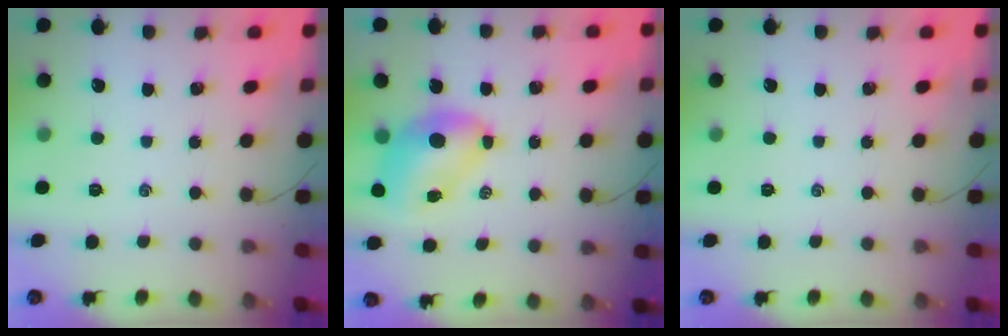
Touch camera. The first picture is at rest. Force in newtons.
{"total": 7.0, "press": 6.9, "slide": 1.2}
{"total": 0.0}